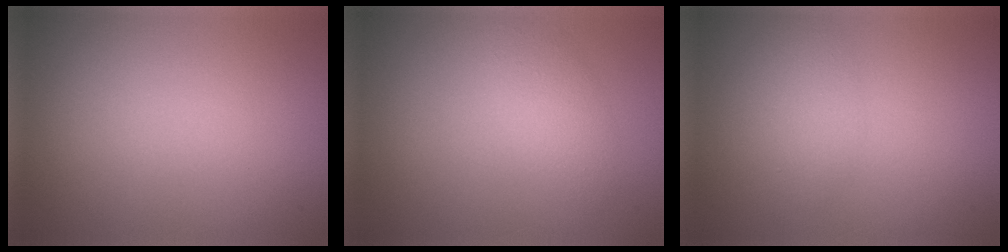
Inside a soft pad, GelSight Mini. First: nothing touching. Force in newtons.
{"total": 2.1, "press": 2.1, "slide": 0.1}
{"total": 1.8, "press": 1.8, "slide": 0.2}